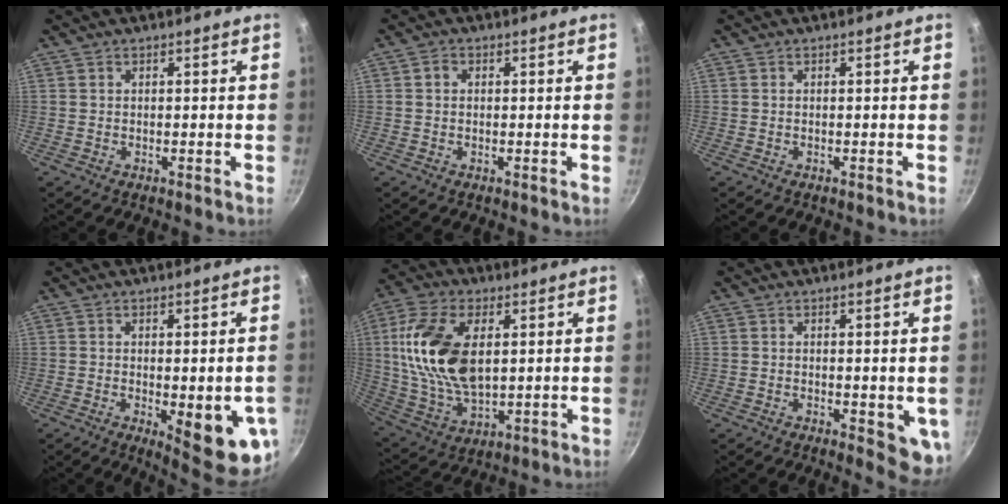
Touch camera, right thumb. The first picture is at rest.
{"total": 1.5, "force": [0.3, 1.2, 0.8], "torque": [-0.012, 0.004, 0.003]}
{"total": 0.0}
{"total": 13.5, "force": [-2.8, 4.2, 12.5], "torque": [-0.130, -0.015, -0.027]}
{"total": 18.5, "force": [3.7, 10.4, 14.8], "torque": [-0.277, -0.007, 0.076]}
{"total": 5.6, "force": [-0.3, 2.5, 5.0], "torque": [-0.050, -0.012, -0.001]}